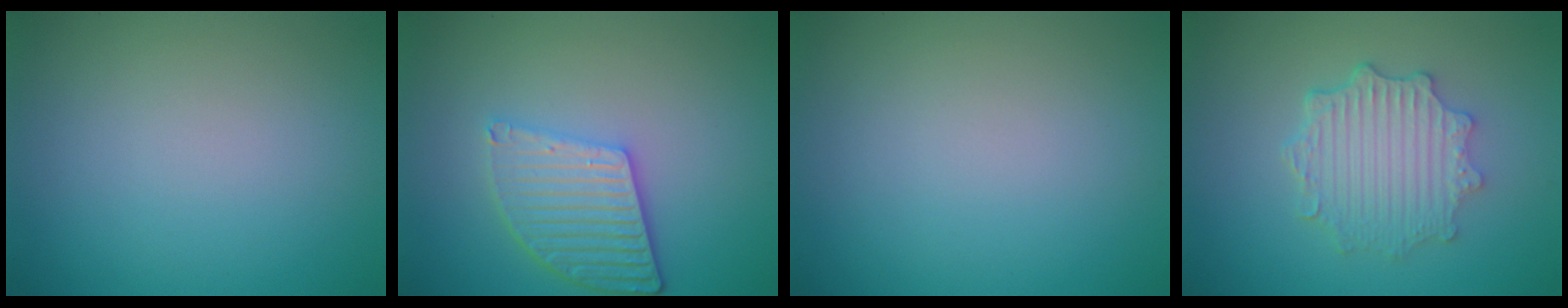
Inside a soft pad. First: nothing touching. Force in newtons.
{"total": 4.5, "press": 3.8, "slide": 2.5}
{"total": 0.0}
{"total": 4.6, "press": 3.7, "slide": 2.7}